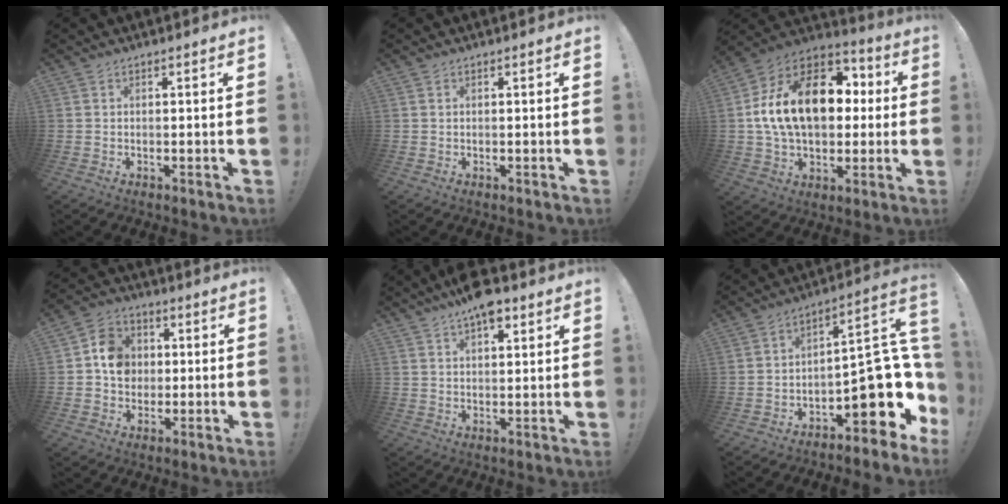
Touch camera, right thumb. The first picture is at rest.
{"total": 0.0}
{"total": 22.4, "force": [3.5, 14.7, 16.6], "torque": [-0.273, 0.009, 0.073]}
{"total": 10.4, "force": [0.7, 9.2, 4.8], "torque": [-0.067, 0.015, 0.022]}
{"total": 7.8, "force": [5.1, 3.2, 4.9], "torque": [-0.066, -0.028, 0.087]}
{"total": 15.2, "force": [-4.2, 7.3, 12.7], "torque": [-0.142, 0.012, -0.058]}